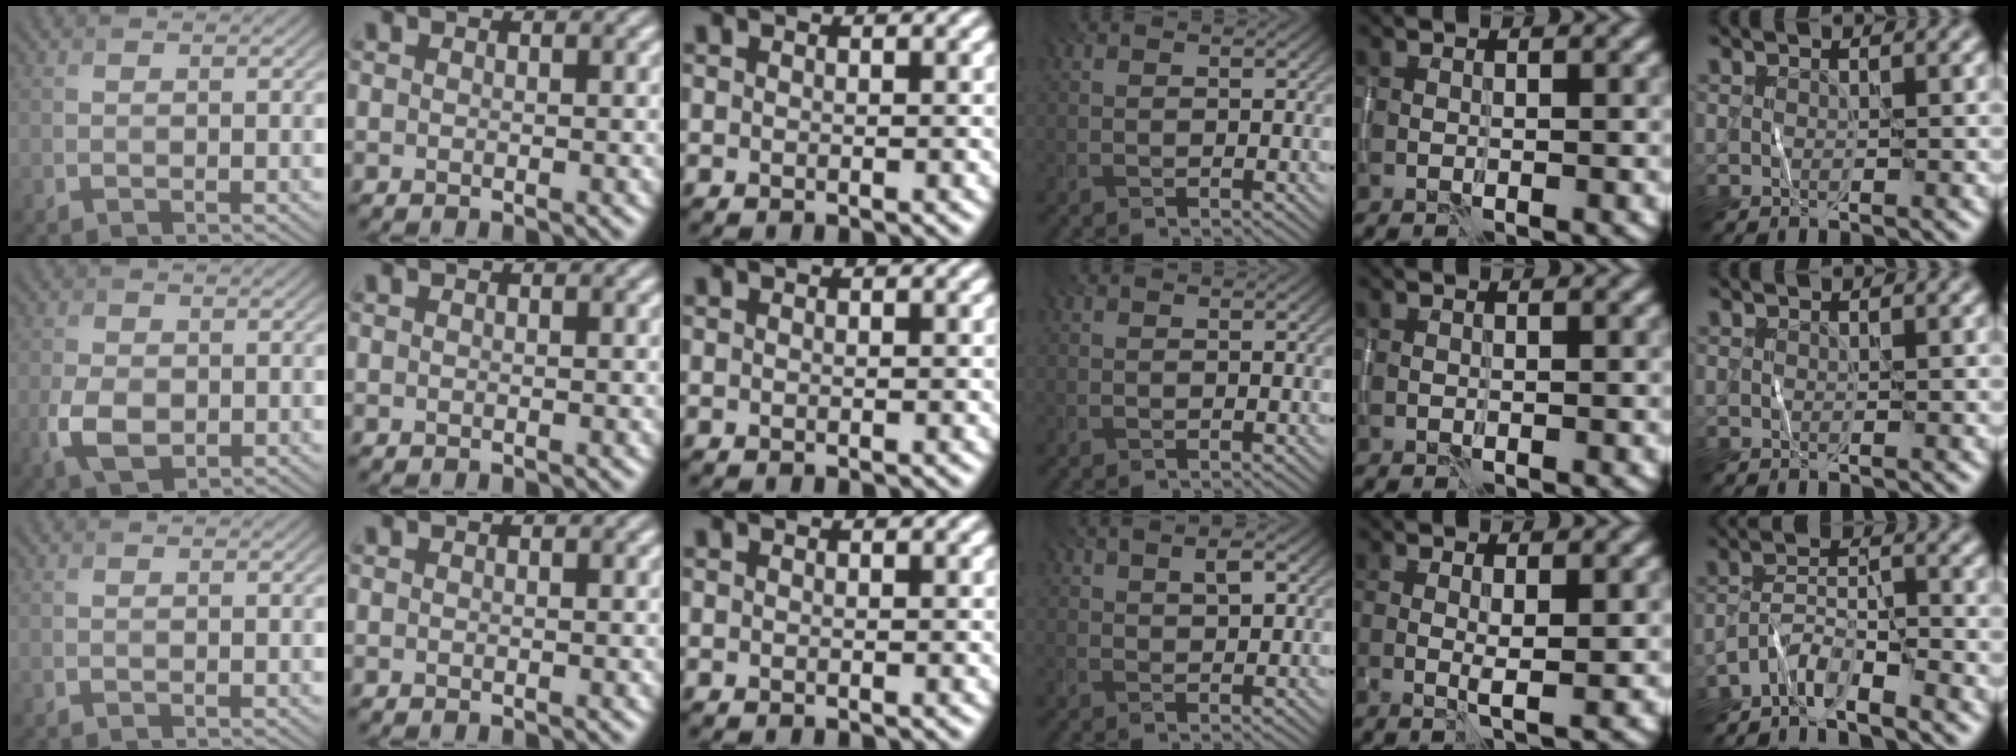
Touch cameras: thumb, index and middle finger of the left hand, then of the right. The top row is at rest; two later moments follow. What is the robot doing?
{"motion": "wipe", "object": "whiteboard"}